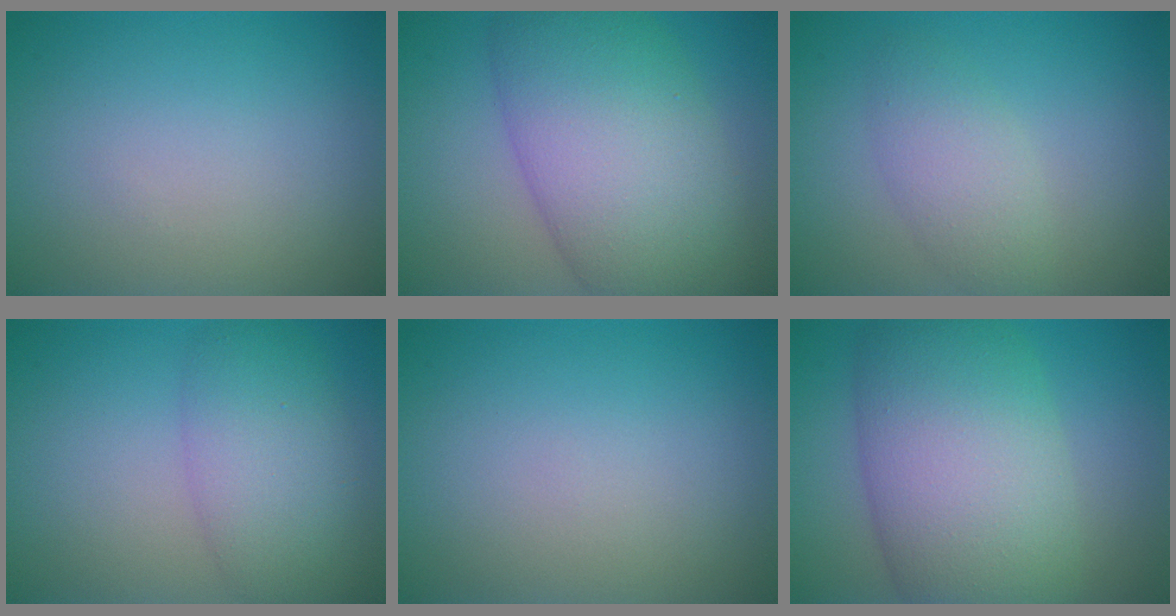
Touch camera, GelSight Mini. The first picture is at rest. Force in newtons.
{"total": 11.2, "press": 11.2, "slide": 0.2}
{"total": 2.9, "press": 2.9, "slide": 0.1}
{"total": 5.4, "press": 5.4, "slide": 0.2}
{"total": 0.0}
{"total": 11.8, "press": 11.8, "slide": 0.3}